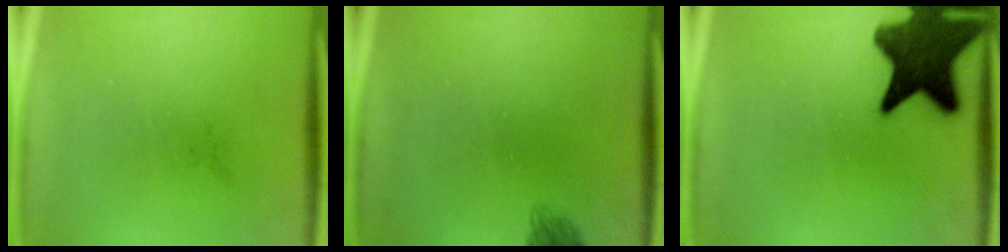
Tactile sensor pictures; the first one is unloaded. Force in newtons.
{"total": 1.4}
{"total": 14.4}